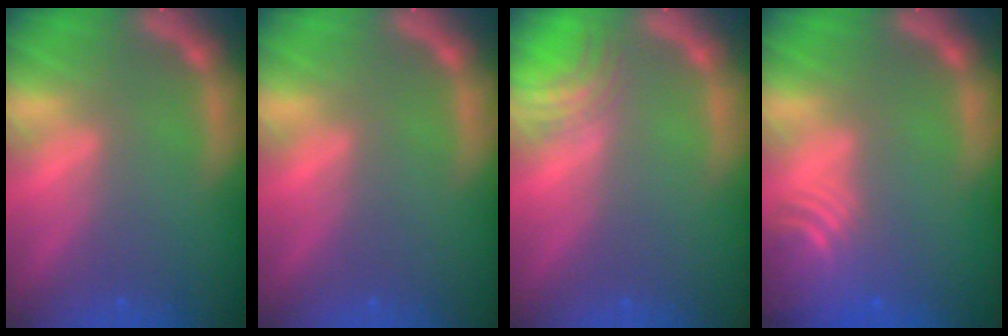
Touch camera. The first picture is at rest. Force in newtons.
{"total": 0.0}
{"total": 3.0}
{"total": 6.0}